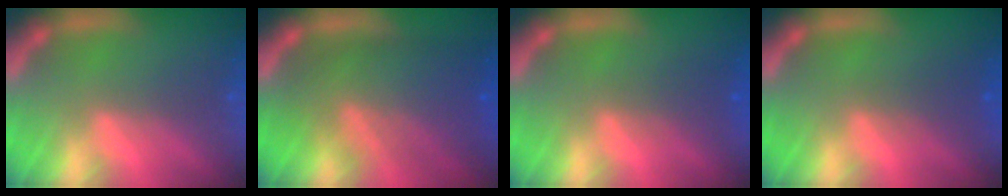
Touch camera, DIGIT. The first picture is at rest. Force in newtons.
{"total": 9.0}
{"total": 1.9}
{"total": 2.0}